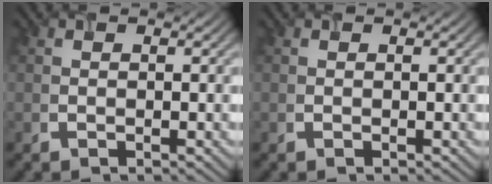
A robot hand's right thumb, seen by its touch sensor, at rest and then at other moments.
{"total": 0.0}